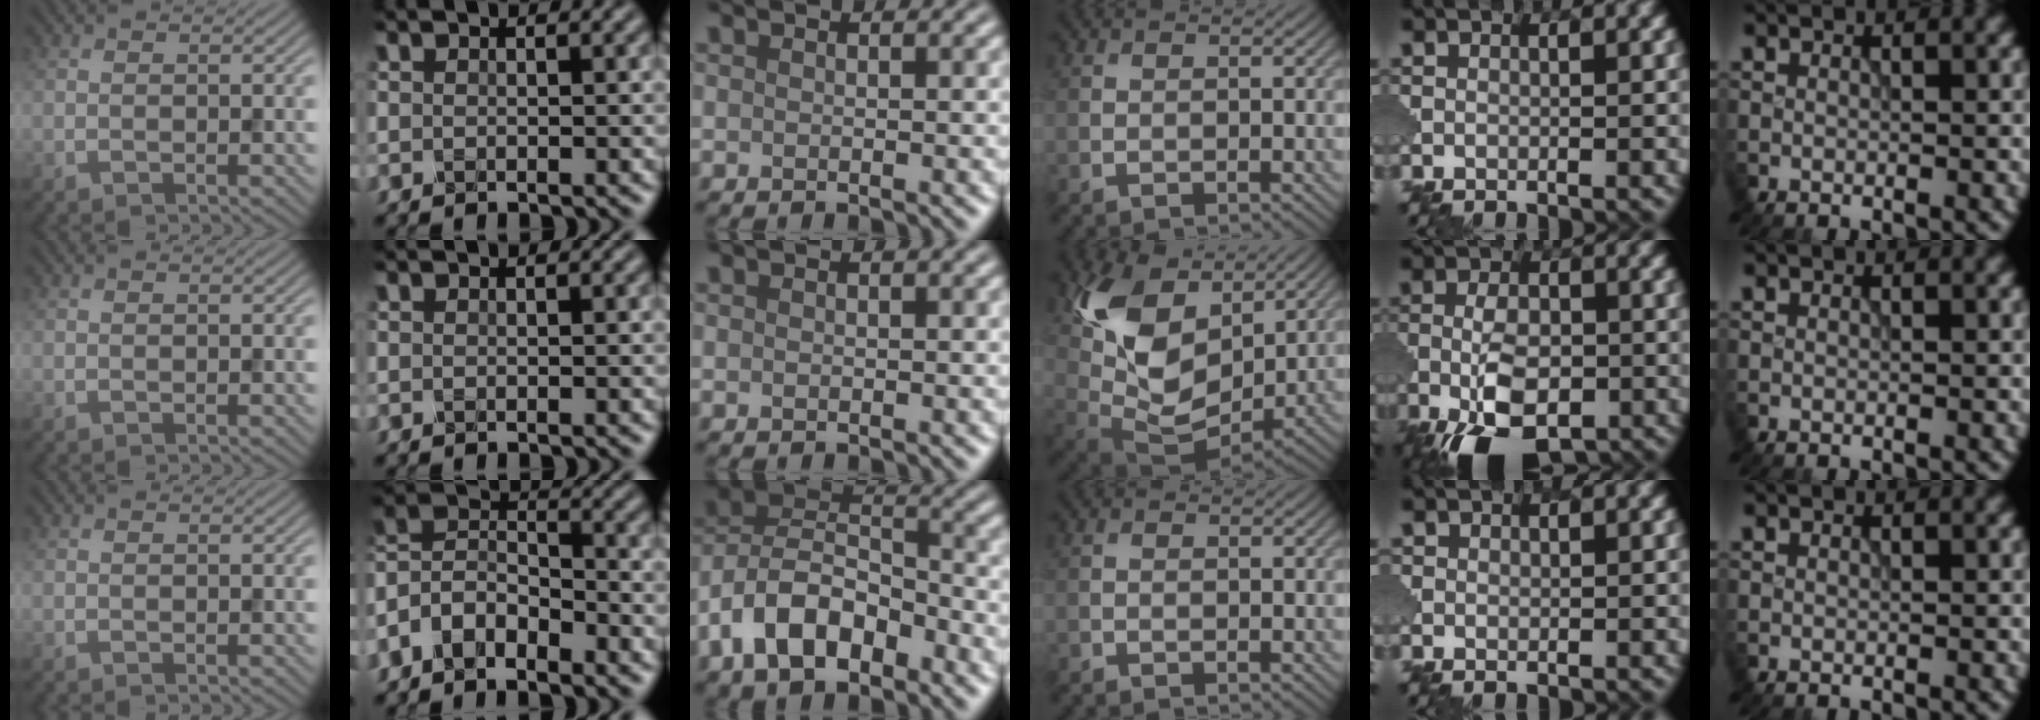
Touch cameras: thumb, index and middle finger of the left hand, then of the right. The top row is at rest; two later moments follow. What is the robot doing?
{"motion": "insert", "object": "pin"}